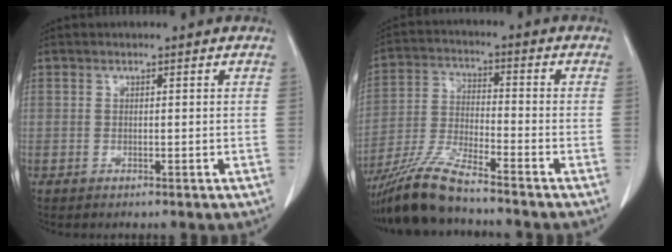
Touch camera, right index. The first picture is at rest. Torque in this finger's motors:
{"motor_torque": [0.62, -0.58, 0.18, 0.09]}